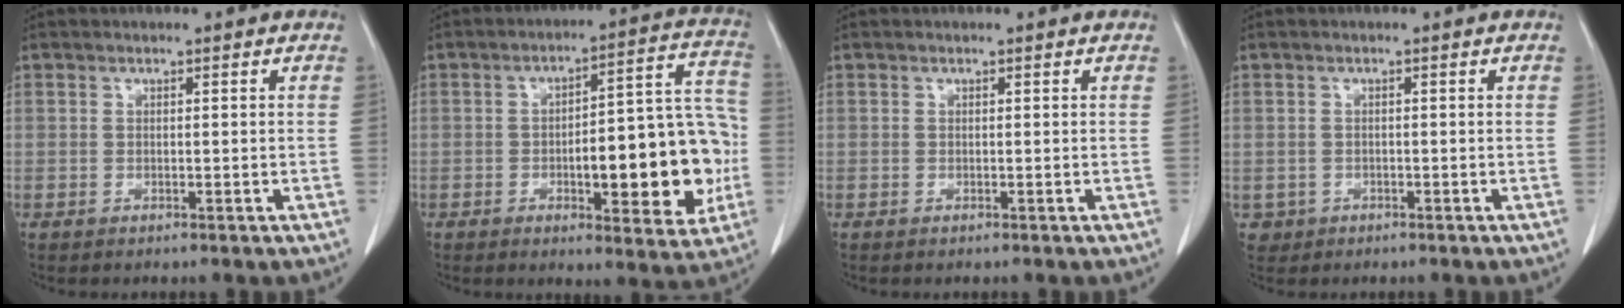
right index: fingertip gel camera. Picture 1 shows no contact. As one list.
[{"total": 17.6, "force": [-3.3, 5.3, 16.5], "torque": [-0.199, 0.037, -0.035]}, {"total": 0.0}, {"total": 2.0, "force": [-0.7, 1.8, 0.0], "torque": [0.001, 0.007, -0.010]}]